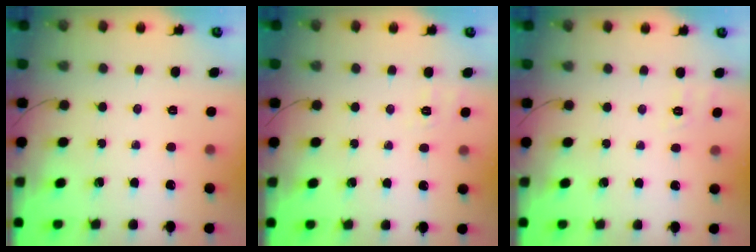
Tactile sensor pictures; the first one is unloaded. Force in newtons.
{"total": 1.9, "press": 0.6, "slide": 1.8}
{"total": 6.0, "press": 5.7, "slide": 1.9}